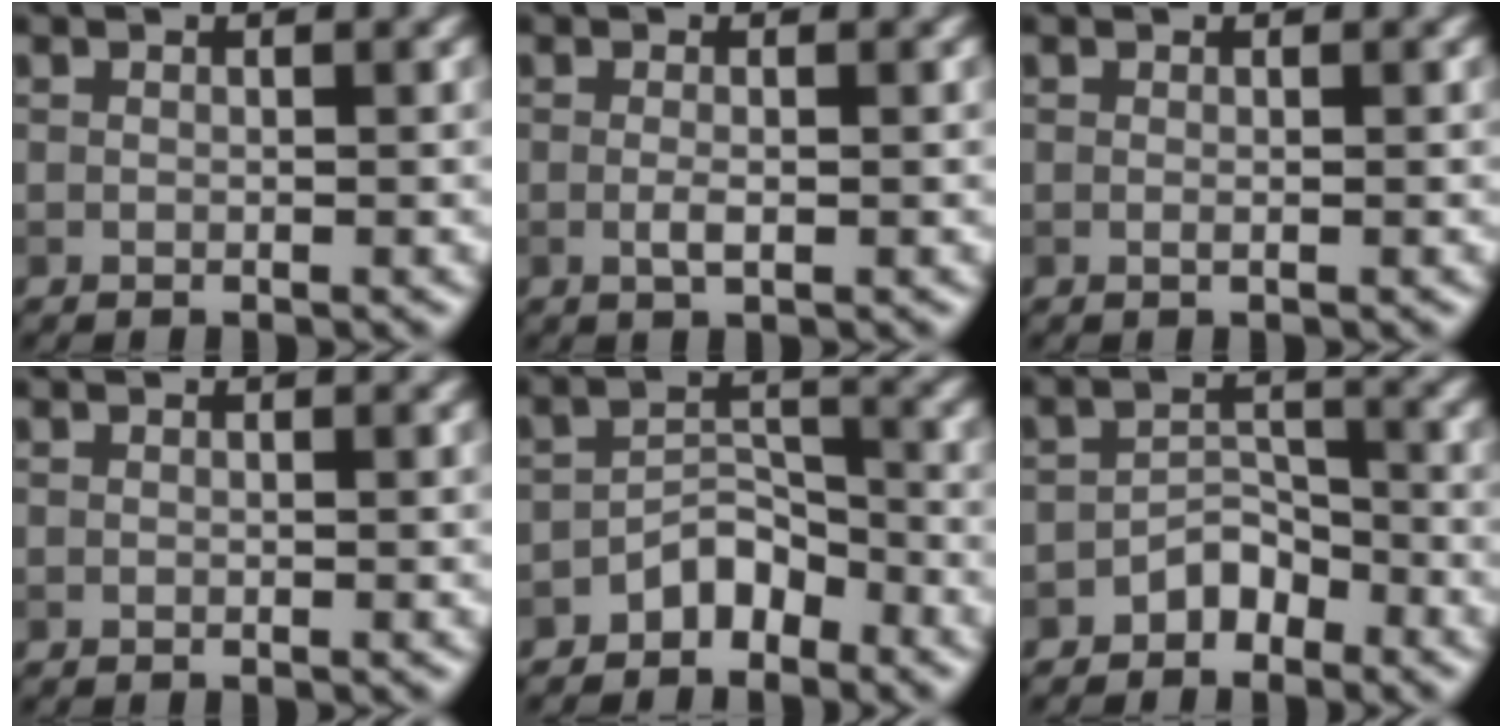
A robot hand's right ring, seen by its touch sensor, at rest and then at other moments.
{"total": 1.1, "force": [-0.2, 0.3, 1.1], "torque": [-0.023, -0.003, -0.005]}
{"total": 0.0}
{"total": 0.0}
{"total": 3.0, "force": [-2.2, 1.6, 1.2], "torque": [-0.013, 0.015, -0.041]}
{"total": 2.4, "force": [-1.8, 1.4, 0.8], "torque": [-0.008, 0.012, -0.033]}